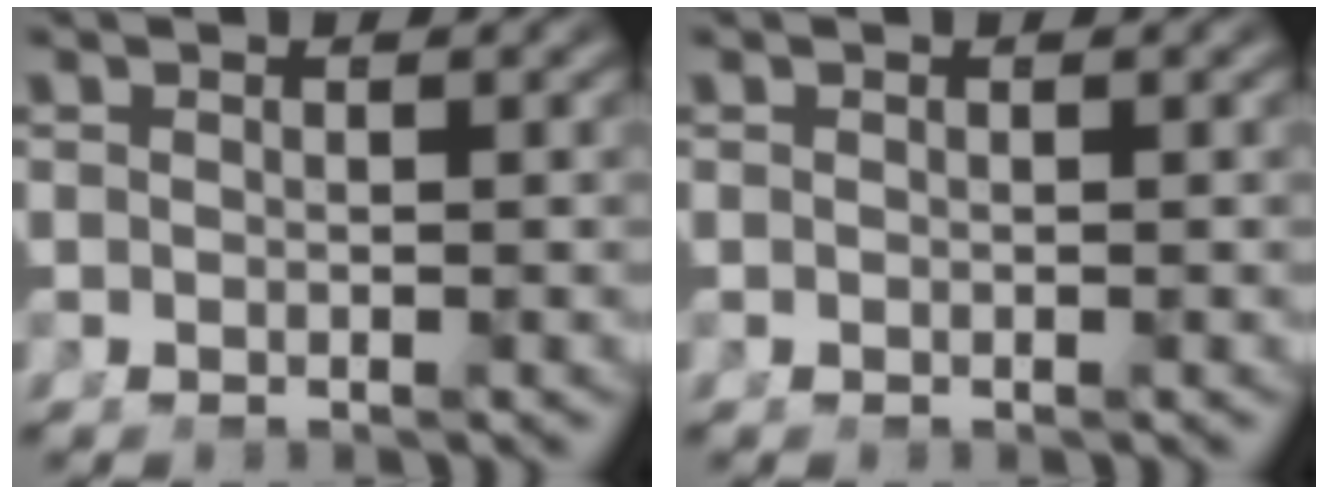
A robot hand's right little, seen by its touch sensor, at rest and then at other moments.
{"total": 0.0}